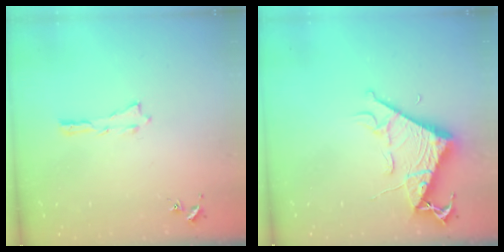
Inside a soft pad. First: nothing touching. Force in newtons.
{"total": 7.9, "press": 7.9, "slide": 0.9}